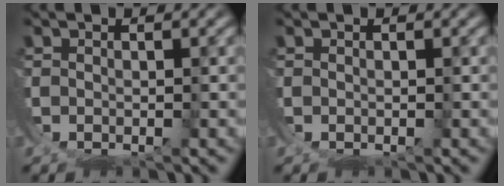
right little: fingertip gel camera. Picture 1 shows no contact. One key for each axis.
{"total": 0.0}